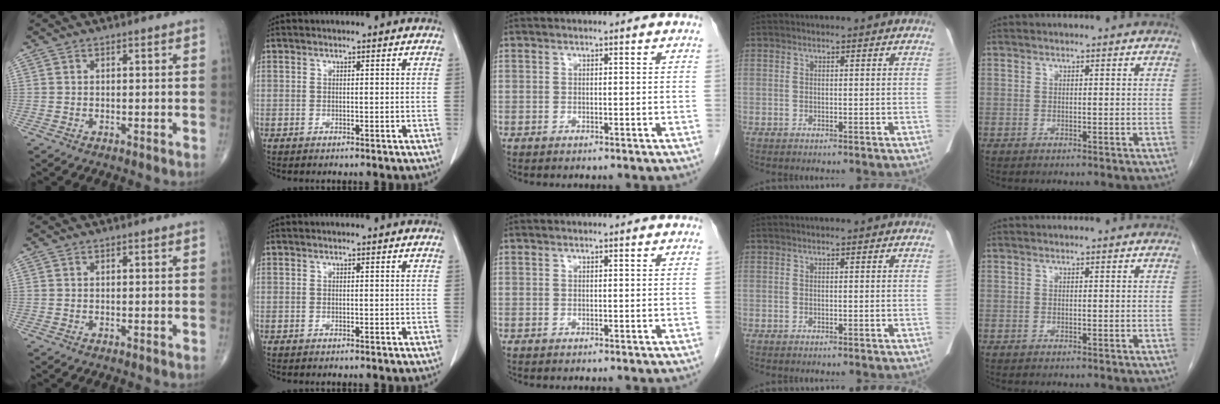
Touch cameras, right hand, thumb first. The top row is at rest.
{}